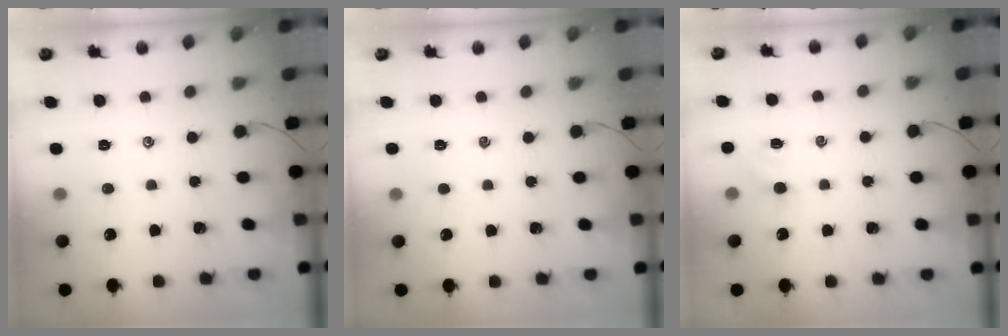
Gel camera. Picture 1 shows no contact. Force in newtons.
{"total": 0.0}
{"total": 2.5, "press": 2.4, "slide": 0.8}